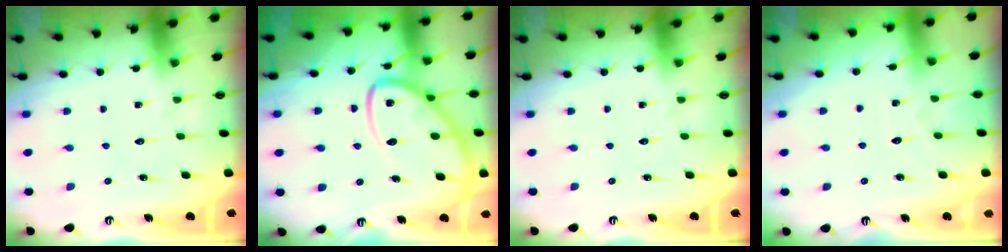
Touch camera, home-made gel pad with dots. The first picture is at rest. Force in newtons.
{"total": 12.6, "press": 12.5, "slide": 1.1}
{"total": 0.0}
{"total": 2.9, "press": 2.9, "slide": 0.4}